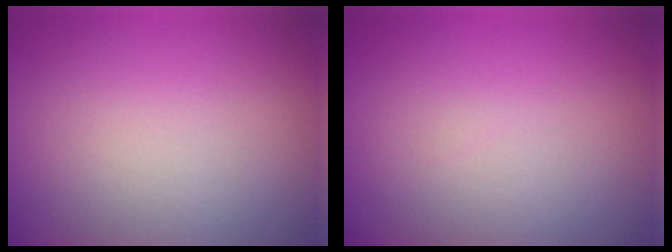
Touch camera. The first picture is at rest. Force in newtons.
{"total": 0.0}